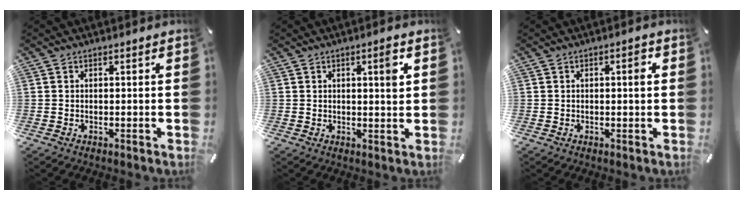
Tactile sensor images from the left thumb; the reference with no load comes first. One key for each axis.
{"total": 4.2, "fx": 1.5, "fy": 0.9, "fz": 3.8, "tx": -0.054, "ty": -0.006, "tz": 0.018}
{"total": 2.3, "fx": 0.4, "fy": 0.8, "fz": 2.1, "tx": -0.025, "ty": 0.001, "tz": 0.000}